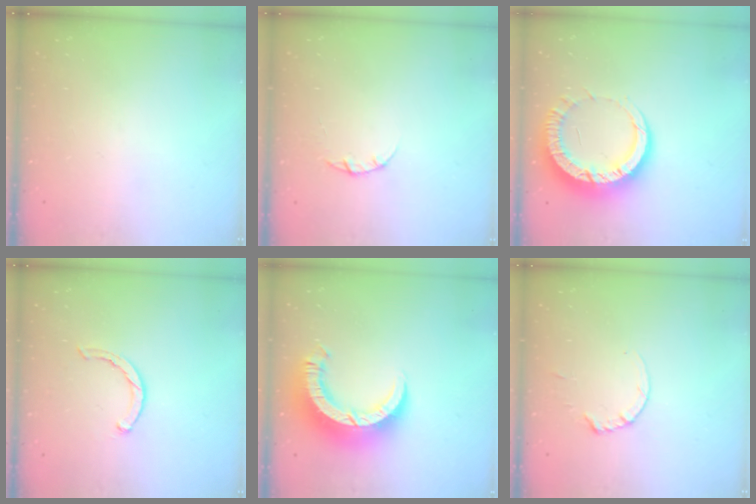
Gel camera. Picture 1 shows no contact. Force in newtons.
{"total": 3.2, "press": 3.1, "slide": 0.4}
{"total": 12.4, "press": 12.4, "slide": 1.2}
{"total": 2.3, "press": 2.2, "slide": 0.5}
{"total": 12.6, "press": 12.6, "slide": 1.4}
{"total": 1.8, "press": 1.7, "slide": 0.2}